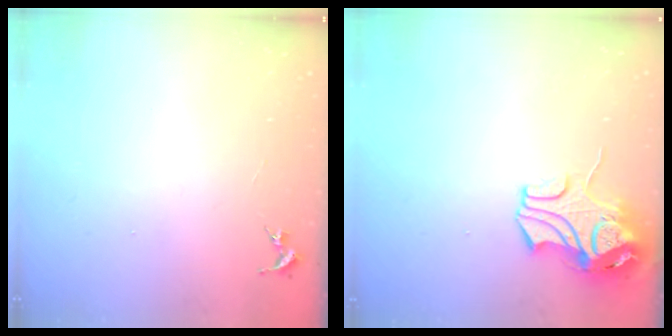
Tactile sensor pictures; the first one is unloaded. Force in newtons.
{"total": 10.5, "press": 10.3, "slide": 1.7}